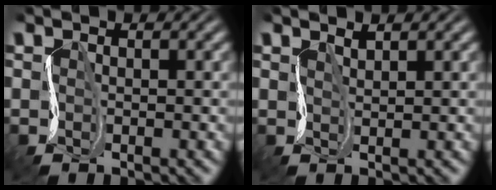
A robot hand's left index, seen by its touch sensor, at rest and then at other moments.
{"total": 1.4, "force": [0.9, 0.3, 1.1], "torque": [-0.016, 0.005, 0.003]}